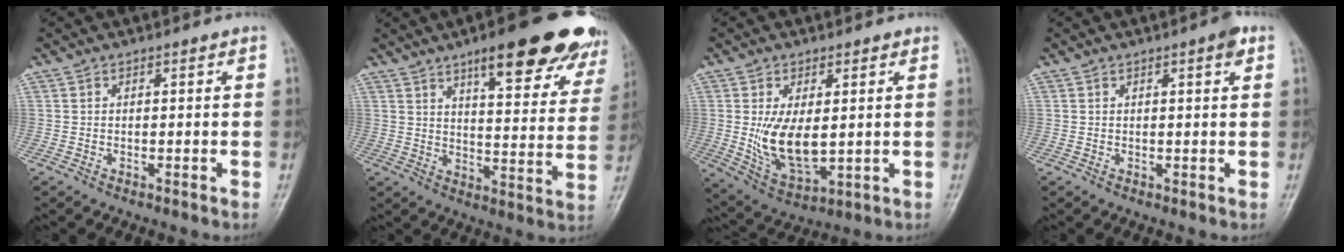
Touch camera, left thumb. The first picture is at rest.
{"total": 22.7, "force": [15.3, 6.4, 15.5], "torque": [-0.161, -0.054, 0.195]}
{"total": 10.4, "force": [0.7, 5.6, 8.7], "torque": [-0.148, -0.024, 0.029]}
{"total": 2.1, "force": [1.1, 0.4, 1.8], "torque": [-0.026, -0.001, 0.012]}